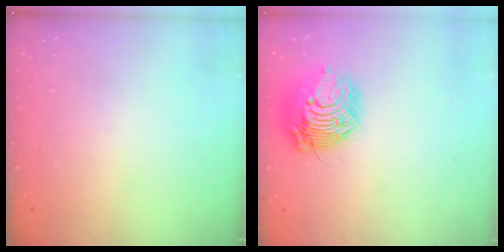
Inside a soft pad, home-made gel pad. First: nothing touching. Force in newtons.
{"total": 15.9, "press": 15.9, "slide": 0.5}